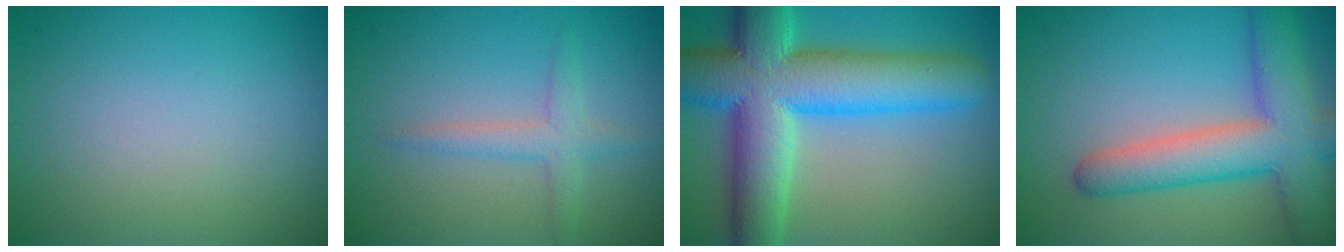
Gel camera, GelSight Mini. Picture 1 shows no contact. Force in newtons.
{"total": 2.2, "press": 2.2, "slide": 0.1}
{"total": 12.5, "press": 12.5, "slide": 0.5}
{"total": 7.7, "press": 7.7, "slide": 0.5}